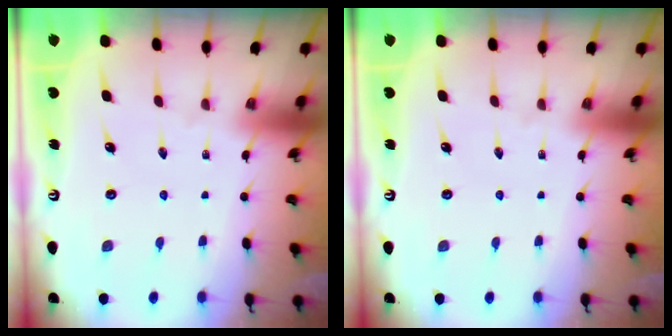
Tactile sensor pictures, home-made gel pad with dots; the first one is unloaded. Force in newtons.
{"total": 0.0}